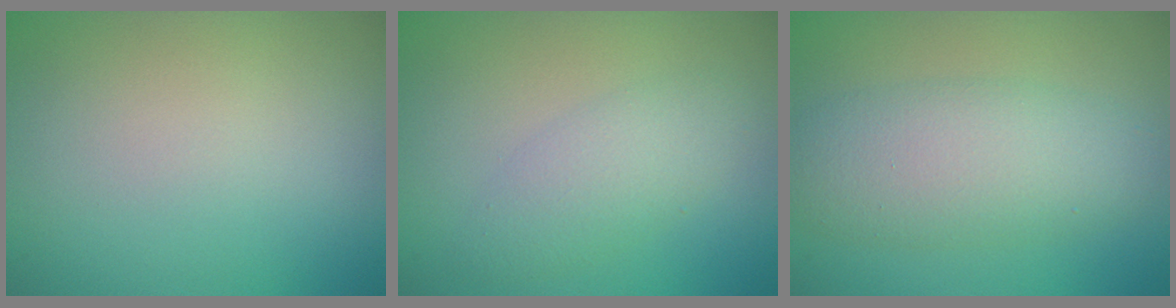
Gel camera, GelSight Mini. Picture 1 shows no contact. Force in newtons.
{"total": 2.8, "press": 2.8, "slide": 0.1}
{"total": 5.5, "press": 5.5, "slide": 0.2}